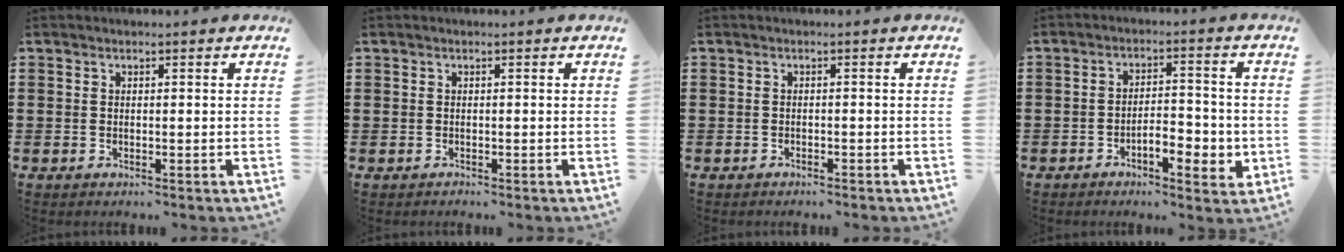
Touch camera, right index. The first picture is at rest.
{"total": 0.5, "force": [-0.3, 0.4, -0.1], "torque": [0.001, 0.004, -0.008]}
{"total": 0.8, "force": [-0.8, 0.2, 0.2], "torque": [-0.006, -0.001, -0.016]}
{"total": 5.4, "force": [-2.3, 2.1, 4.4], "torque": [-0.066, 0.006, -0.044]}